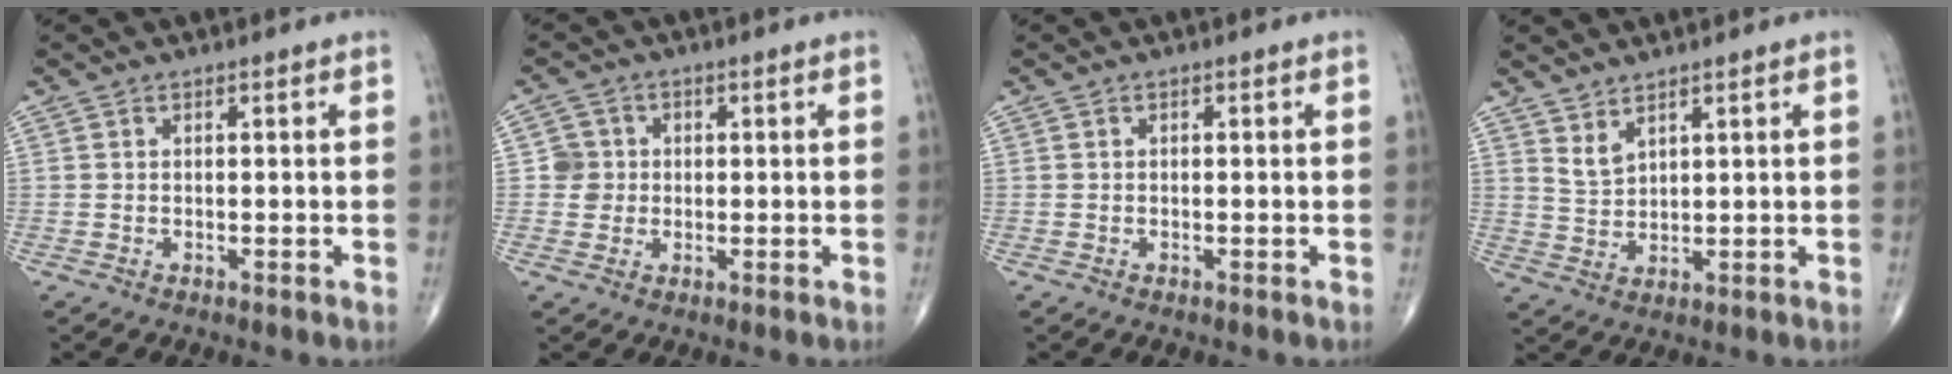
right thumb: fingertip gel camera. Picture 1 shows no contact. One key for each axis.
{"total": 3.7, "fx": 0.2, "fy": 3.7, "fz": 0.3, "tx": 0.025, "ty": 0.008, "tz": -0.001}
{"total": 0.0}
{"total": 3.2, "fx": 2.6, "fy": 1.1, "fz": 1.6, "tx": -0.024, "ty": -0.027, "tz": 0.057}